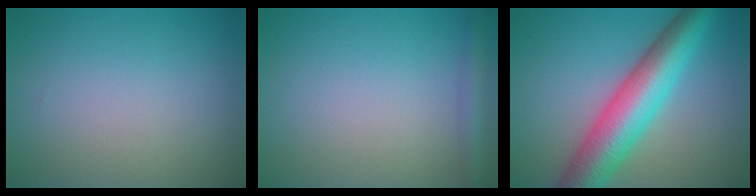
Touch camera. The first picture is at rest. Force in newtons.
{"total": 2.1, "press": 2.1, "slide": 0.1}
{"total": 9.1, "press": 9.1, "slide": 0.1}